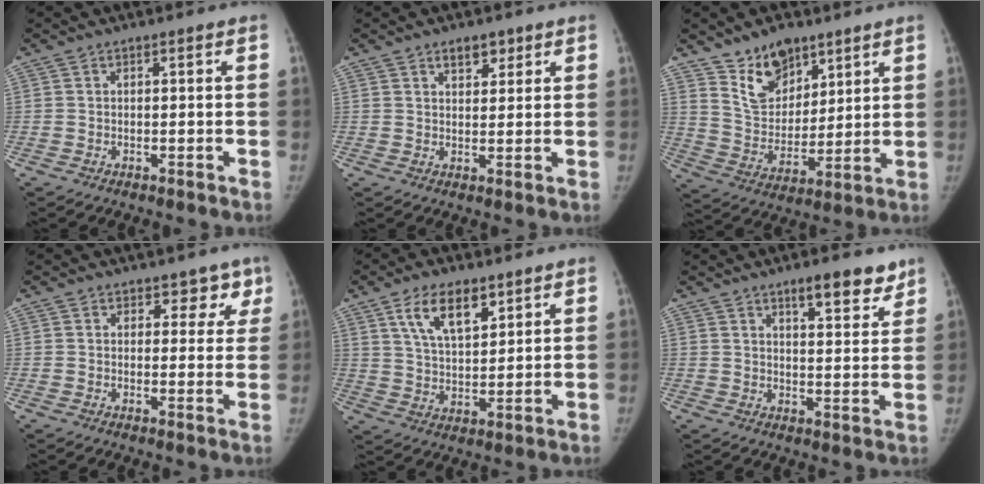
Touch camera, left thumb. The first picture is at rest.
{"total": 3.6, "force": [2.3, 2.0, 1.9], "torque": [-0.005, -0.013, 0.035]}
{"total": 11.8, "force": [8.3, 6.8, 4.9], "torque": [-0.047, -0.059, 0.159]}
{"total": 4.5, "force": [3.1, 3.0, 1.2], "torque": [0.031, -0.014, 0.034]}
{"total": 10.0, "force": [5.6, 4.6, 6.8], "torque": [-0.100, -0.028, 0.106]}
{"total": 8.4, "force": [6.0, 2.6, 5.3], "torque": [-0.047, -0.037, 0.087]}